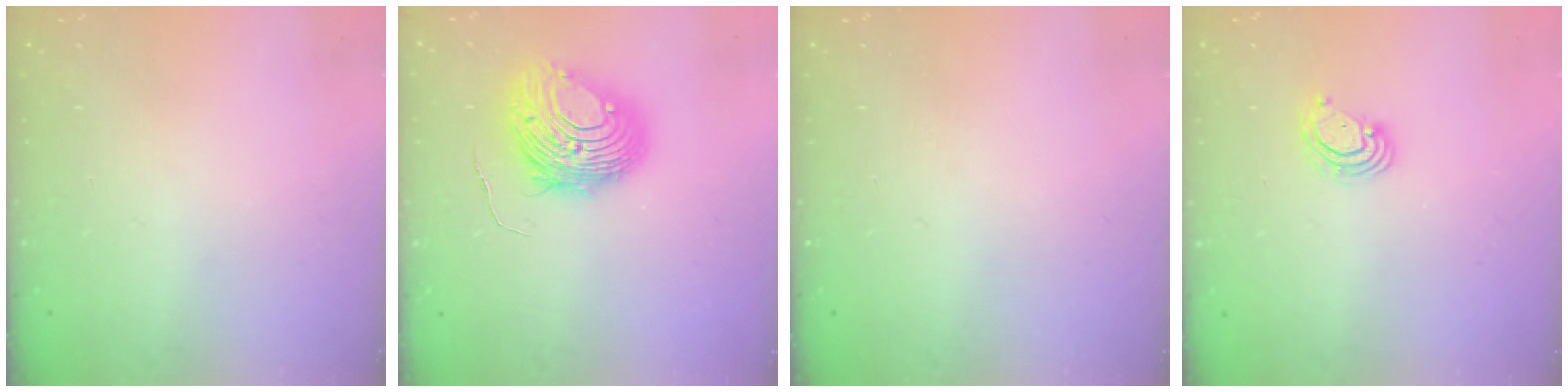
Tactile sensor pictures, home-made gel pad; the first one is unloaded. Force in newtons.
{"total": 11.4, "press": 11.3, "slide": 0.8}
{"total": 0.0}
{"total": 3.8, "press": 3.8, "slide": 0.3}